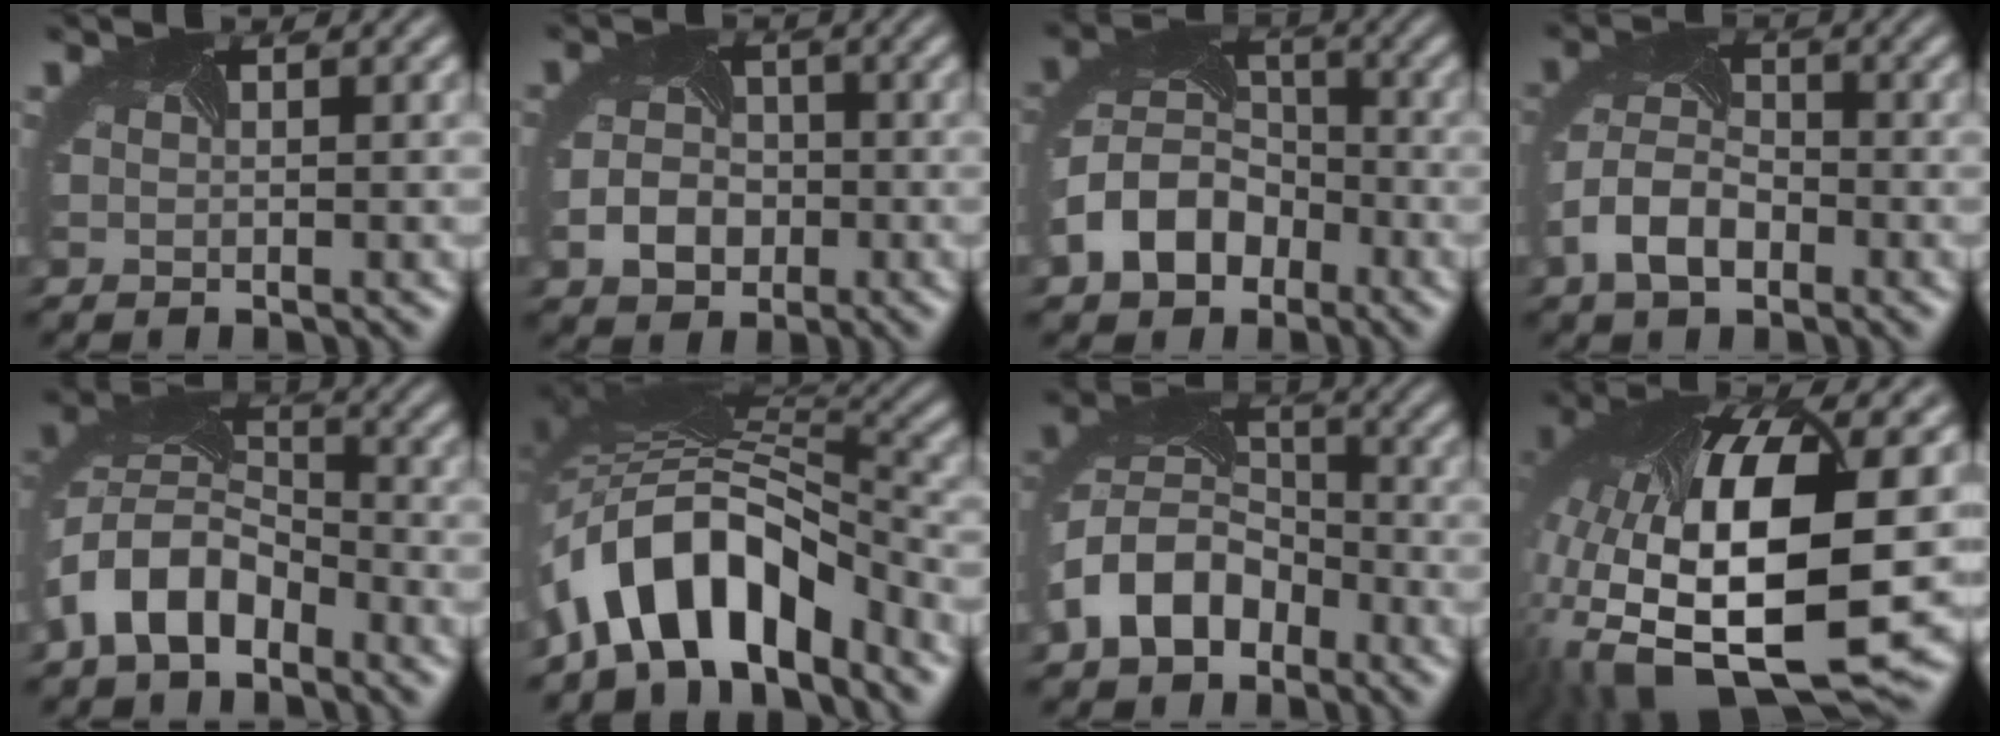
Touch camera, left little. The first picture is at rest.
{"total": 3.2, "force": [-1.2, 2.7, 1.2], "torque": [-0.028, -0.001, -0.028]}
{"total": 6.3, "force": [-2.9, 4.8, 2.8], "torque": [-0.063, 0.005, -0.068]}
{"total": 4.6, "force": [-2.4, 2.9, 2.6], "torque": [-0.060, 0.008, -0.057]}
{"total": 6.2, "force": [-3.1, 4.0, 3.6], "torque": [-0.083, 0.006, -0.075]}
{"total": 9.3, "force": [-4.6, 5.0, 6.3], "torque": [-0.106, 0.012, -0.087]}
{"total": 6.6, "force": [-3.1, 4.8, 3.3], "torque": [-0.076, 0.005, -0.074]}
{"total": 18.0, "force": [-0.8, 9.1, 15.4], "torque": [-0.324, -0.055, 0.003]}